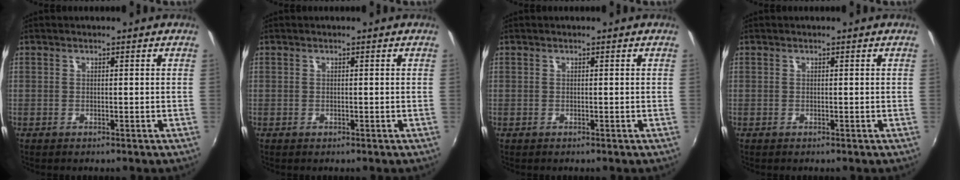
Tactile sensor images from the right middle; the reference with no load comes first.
{"total": 0.0}
{"total": 0.0}
{"total": 0.0}